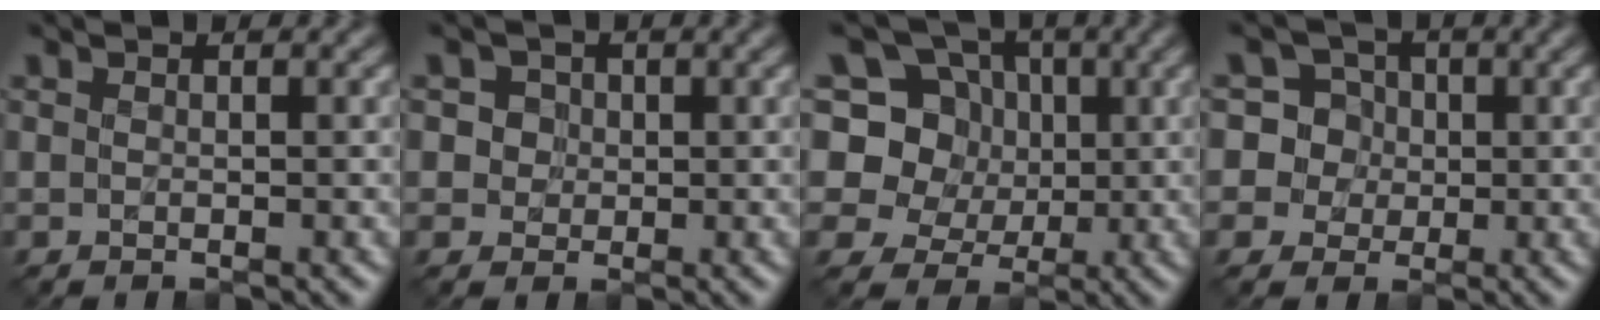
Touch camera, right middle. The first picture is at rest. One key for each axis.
{"total": 2.9, "fx": 1.0, "fy": 2.6, "fz": 1.1, "tx": -0.008, "ty": 0.010, "tz": 0.010}
{"total": 8.6, "fx": 2.8, "fy": 7.3, "fz": 3.5, "tx": -0.071, "ty": 0.019, "tz": 0.030}
{"total": 7.3, "fx": 1.5, "fy": 7.0, "fz": 1.6, "tx": -0.040, "ty": 0.040, "tz": 0.014}